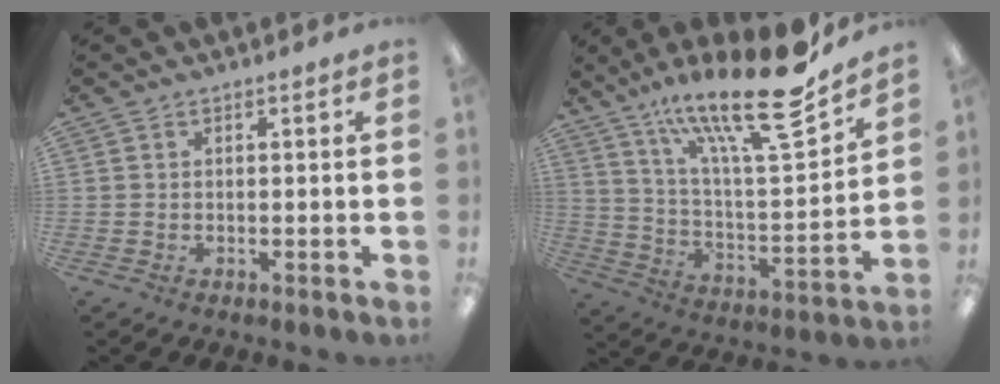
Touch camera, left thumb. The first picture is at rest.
{"total": 24.1, "force": [17.3, 5.2, 16.0], "torque": [-0.259, -0.107, 0.278]}